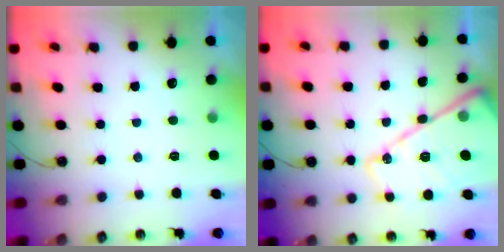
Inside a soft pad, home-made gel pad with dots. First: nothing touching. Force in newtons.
{"total": 20.9, "press": 20.8, "slide": 2.0}